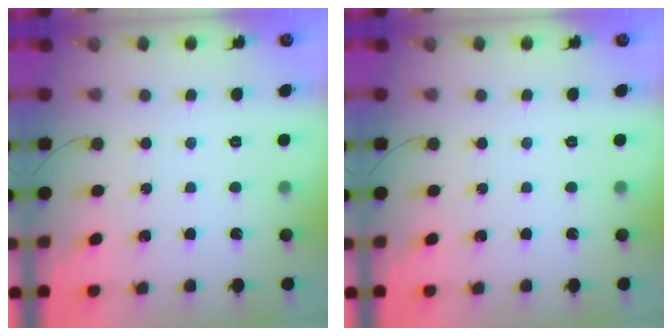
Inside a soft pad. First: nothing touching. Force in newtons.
{"total": 0.0}